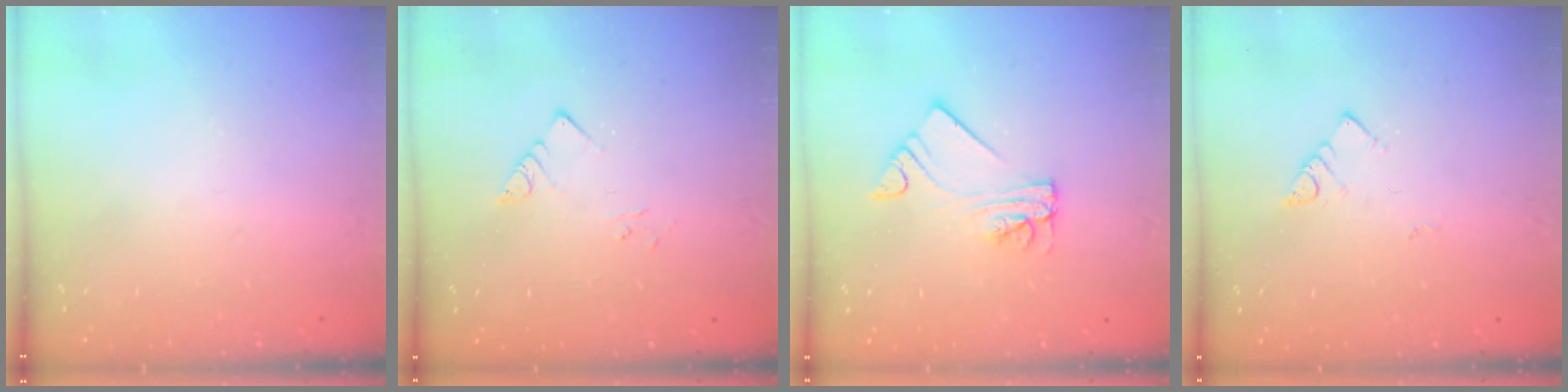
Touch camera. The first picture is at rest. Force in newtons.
{"total": 2.9, "press": 2.9, "slide": 0.4}
{"total": 4.5, "press": 4.5, "slide": 0.3}
{"total": 2.9, "press": 2.9, "slide": 0.3}